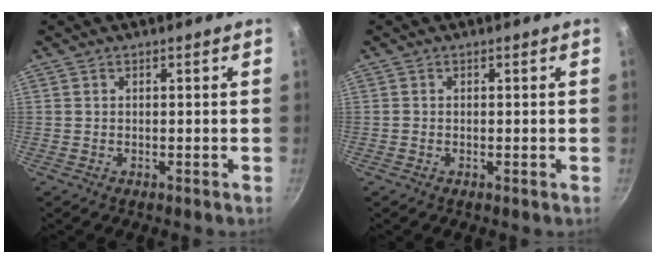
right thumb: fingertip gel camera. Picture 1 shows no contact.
{"total": 0.0}